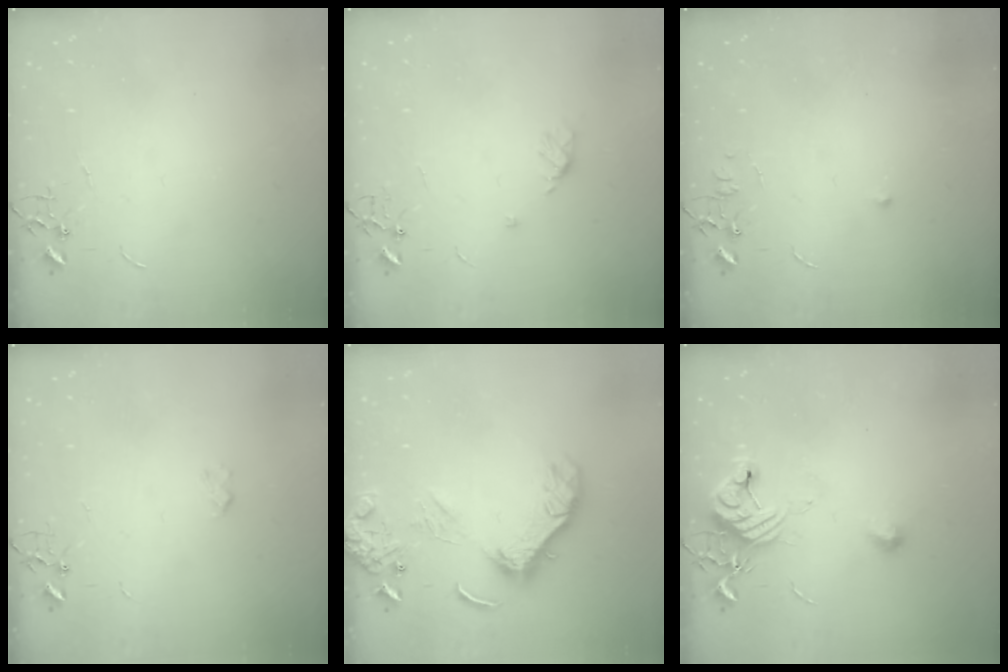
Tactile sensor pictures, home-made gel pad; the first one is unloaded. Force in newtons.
{"total": 6.1, "press": 6.1, "slide": 0.6}
{"total": 5.5, "press": 5.4, "slide": 0.8}
{"total": 2.4, "press": 2.4, "slide": 0.4}
{"total": 13.6, "press": 13.4, "slide": 1.8}
{"total": 11.6, "press": 11.6, "slide": 0.5}